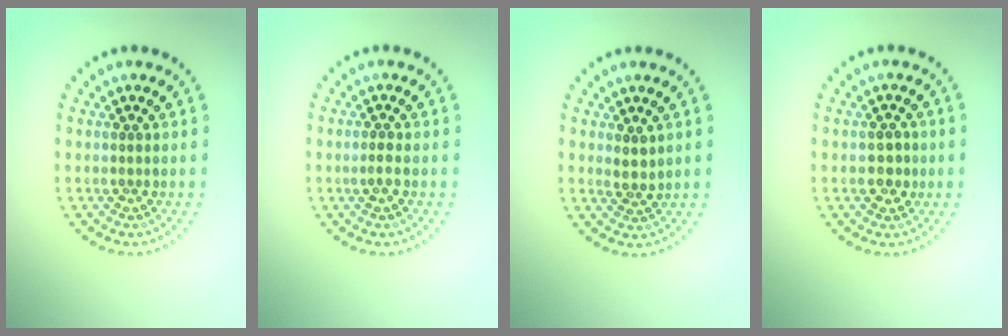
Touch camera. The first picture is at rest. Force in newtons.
{"total": 0.9, "press": 0.8, "slide": 0.2}
{"total": 1.5, "press": 1.3, "slide": 0.8}
{"total": 1.7, "press": 1.7, "slide": 0.3}